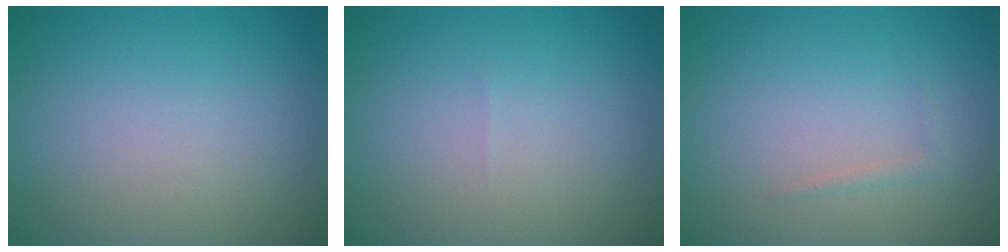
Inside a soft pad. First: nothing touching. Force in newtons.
{"total": 0.0}
{"total": 0.6, "press": 0.6, "slide": 0.0}